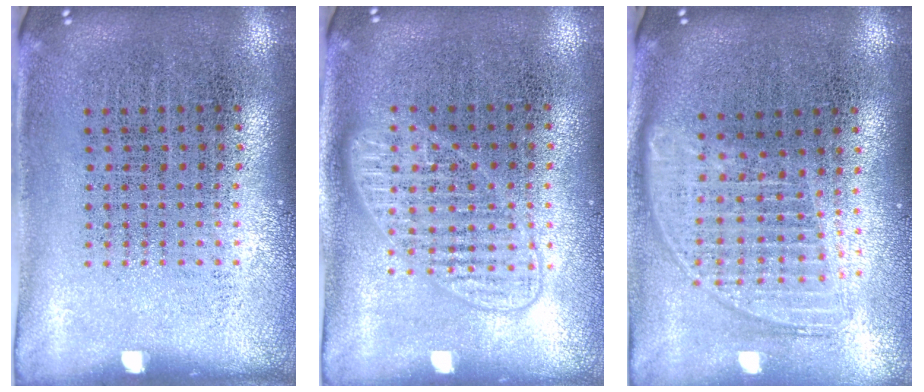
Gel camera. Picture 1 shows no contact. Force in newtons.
{"total": 1.4, "press": 1.4, "slide": 0.3}
{"total": 1.8, "press": 1.5, "slide": 0.9}